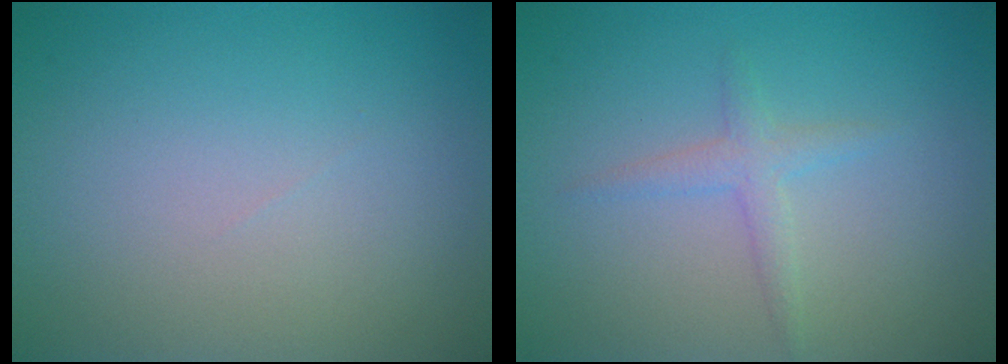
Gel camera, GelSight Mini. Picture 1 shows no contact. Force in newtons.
{"total": 1.6, "press": 1.6, "slide": 0.1}